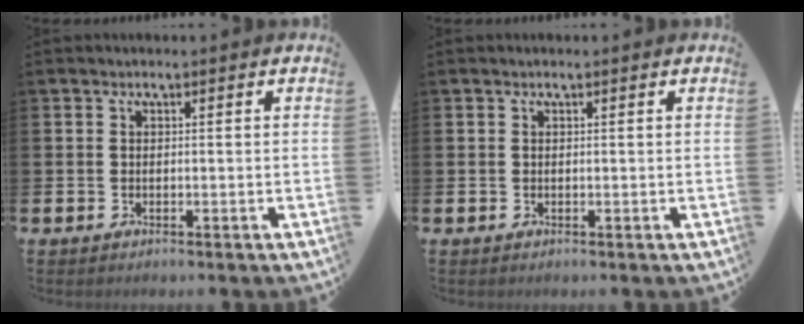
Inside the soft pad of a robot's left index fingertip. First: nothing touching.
{"total": 0.0}